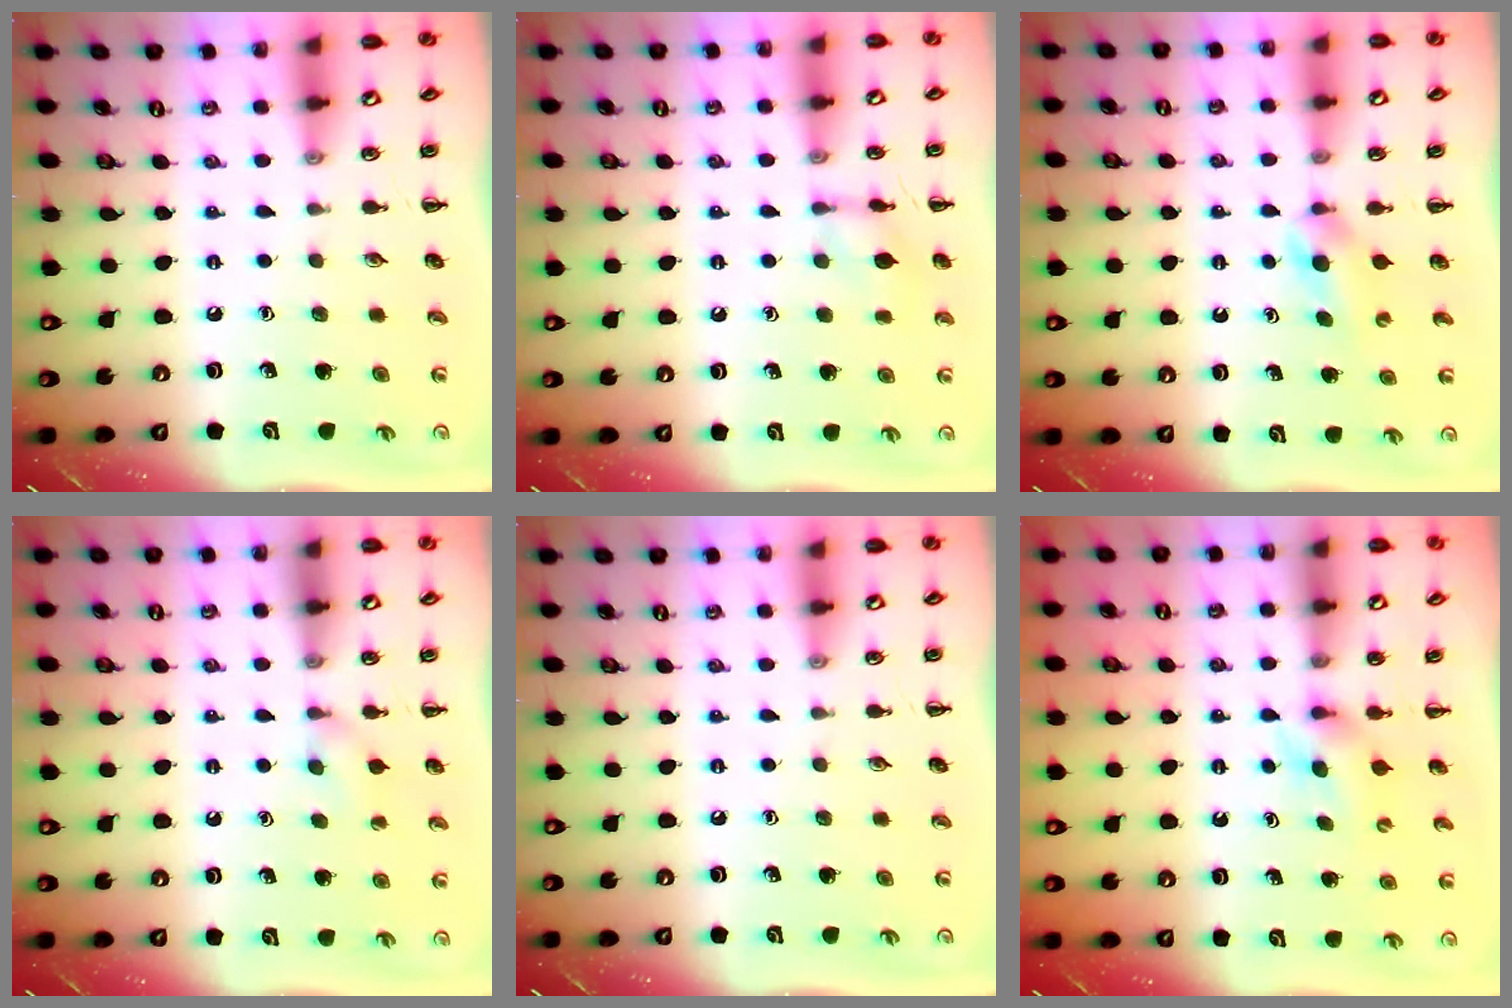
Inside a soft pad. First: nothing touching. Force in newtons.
{"total": 7.8, "press": 7.7, "slide": 1.4}
{"total": 3.7, "press": 3.5, "slide": 1.4}
{"total": 5.4, "press": 5.0, "slide": 2.0}
{"total": 0.0}
{"total": 4.9, "press": 4.7, "slide": 1.3}